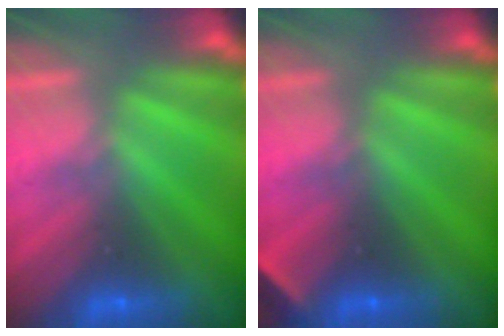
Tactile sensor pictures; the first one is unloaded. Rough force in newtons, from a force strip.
{"total": 2.0}